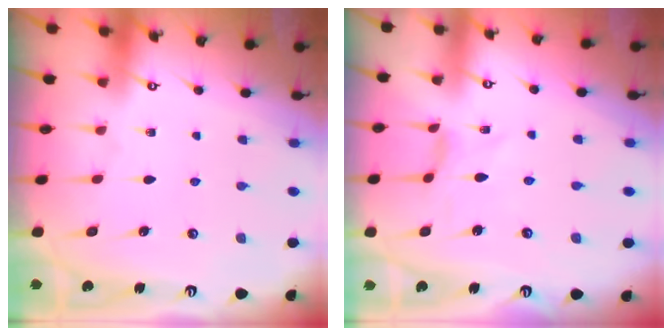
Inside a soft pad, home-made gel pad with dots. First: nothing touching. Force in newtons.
{"total": 0.0}